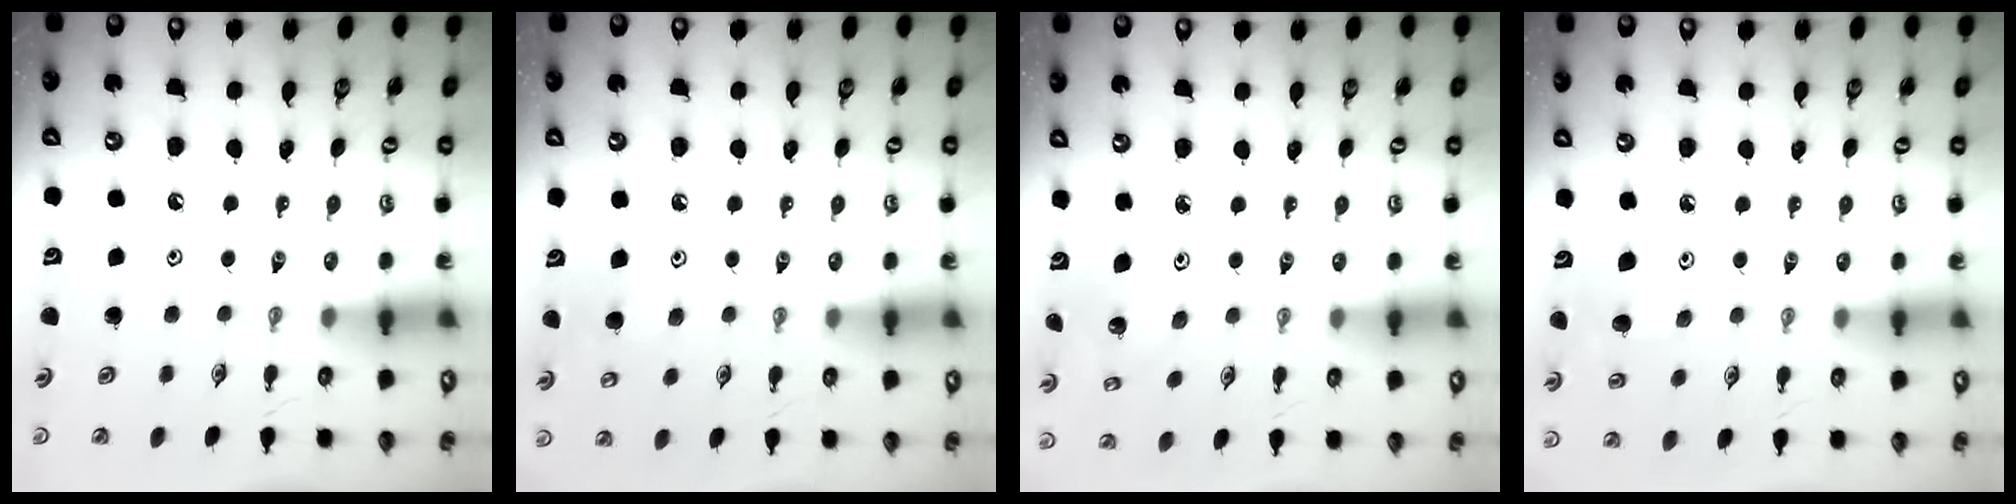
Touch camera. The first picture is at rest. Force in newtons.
{"total": 6.1, "press": 6.0, "slide": 0.5}
{"total": 2.2, "press": 2.2, "slide": 0.2}
{"total": 6.9, "press": 6.7, "slide": 1.7}